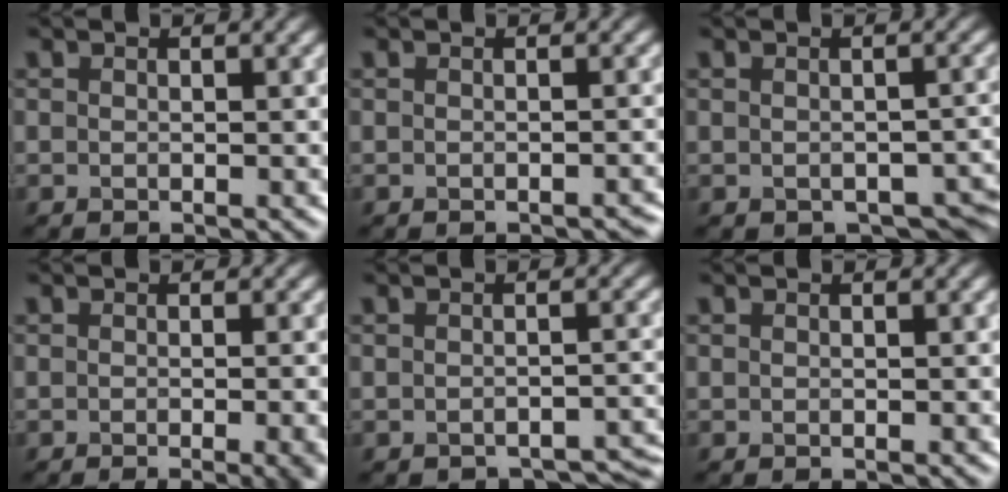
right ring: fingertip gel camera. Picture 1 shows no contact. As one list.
[{"total": 0.9, "force": [-0.9, 0.1, 0.3], "torque": [-0.002, 0.000, -0.010]}, {"total": 3.4, "force": [-1.4, 2.1, 2.3], "torque": [-0.024, -0.016, -0.011]}, {"total": 5.0, "force": [-1.6, 1.8, 4.4], "torque": [-0.028, -0.005, -0.013]}, {"total": 2.6, "force": [-2.4, 0.7, 0.7], "torque": [-0.006, -0.005, -0.024]}, {"total": 0.0}]